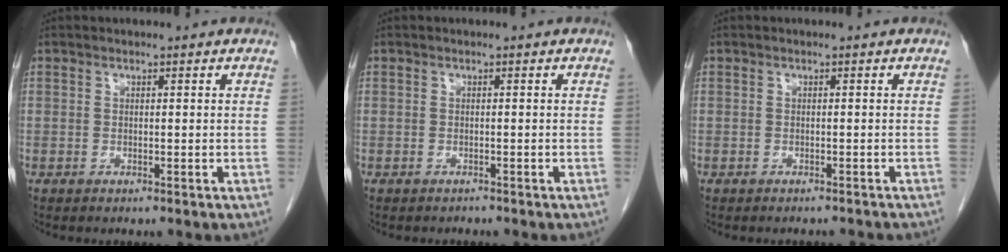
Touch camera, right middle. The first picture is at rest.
{"total": 0.6, "force": [-0.6, 0.2, -0.1], "torque": [-0.003, -0.001, -0.009]}
{"total": 4.3, "force": [-4.0, 1.0, 1.1], "torque": [-0.012, -0.007, -0.042]}